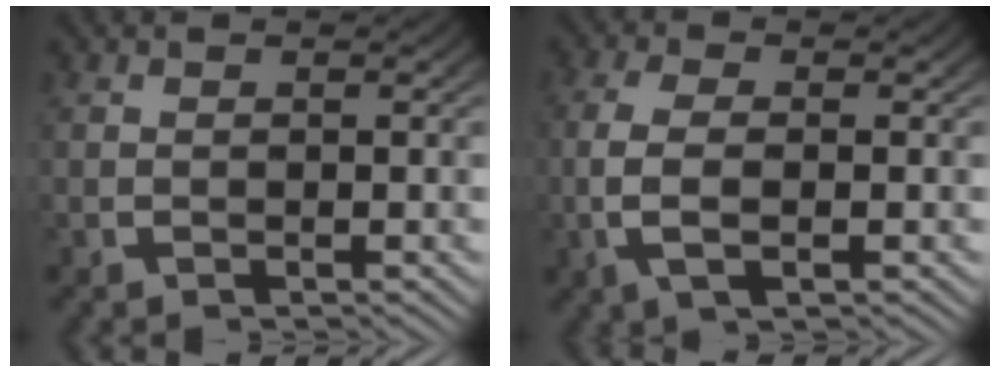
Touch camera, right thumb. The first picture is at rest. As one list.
[{"total": 4.8, "force": [-0.5, 2.5, 4.0], "torque": [-0.107, -0.012, -0.001]}]